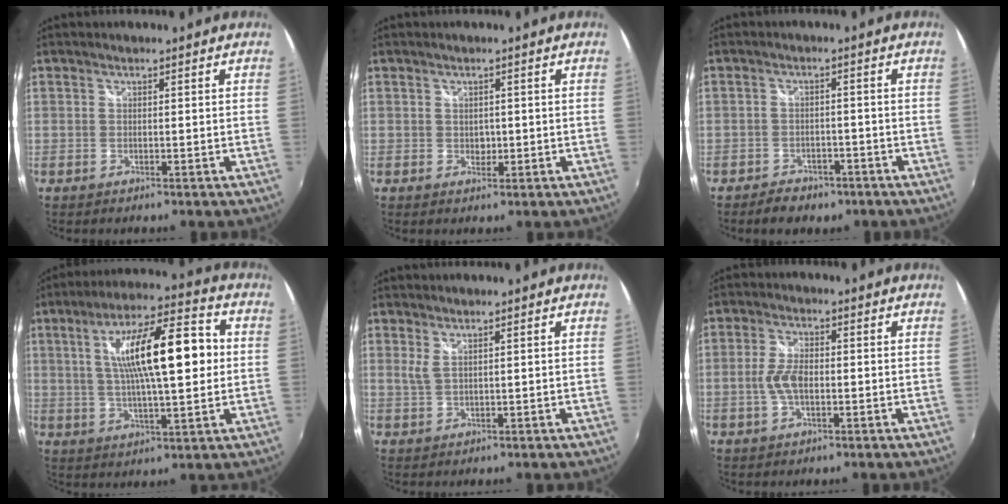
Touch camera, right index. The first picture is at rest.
{"total": 1.4, "force": [0.0, 1.3, 0.5], "torque": [-0.004, -0.001, 0.000]}
{"total": 6.5, "force": [-4.8, 3.7, 2.3], "torque": [-0.063, 0.005, -0.064]}
{"total": 16.4, "force": [2.3, 4.2, 15.7], "torque": [-0.264, 0.022, 0.040]}
{"total": 1.5, "force": [0.7, 0.1, 1.2], "torque": [-0.023, 0.000, 0.014]}
{"total": 4.8, "force": [-0.9, 2.3, 4.1], "torque": [-0.088, 0.003, -0.017]}